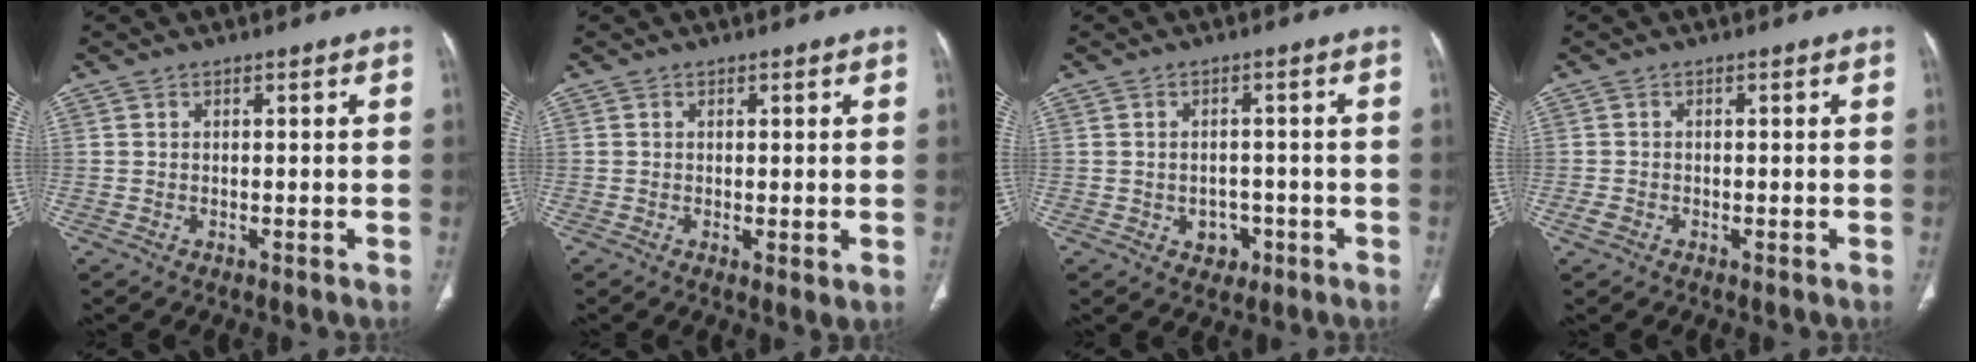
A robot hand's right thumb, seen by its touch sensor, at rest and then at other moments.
{"total": 1.8, "force": [-0.1, 0.5, 1.7], "torque": [-0.033, -0.010, -0.001]}
{"total": 3.7, "force": [-1.4, 3.0, 1.7], "torque": [-0.004, 0.011, -0.013]}
{"total": 1.5, "force": [-0.7, 1.1, 0.8], "torque": [-0.018, 0.002, -0.014]}